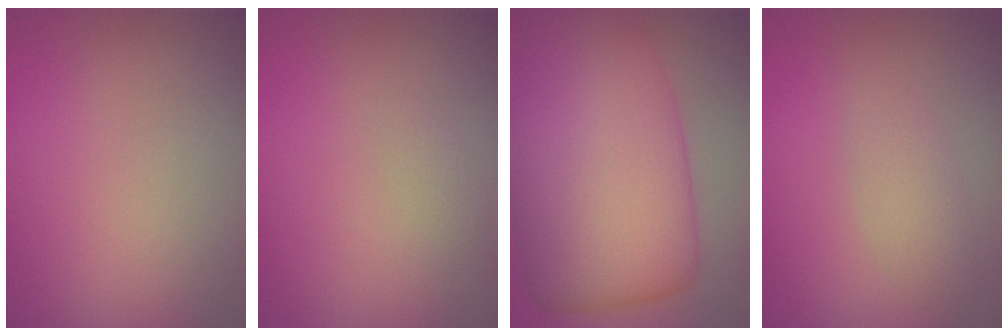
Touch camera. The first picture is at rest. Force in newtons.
{"total": 0.6, "press": 0.6, "slide": 0.0}
{"total": 13.6, "press": 13.6, "slide": 0.2}
{"total": 1.8, "press": 1.8, "slide": 0.1}